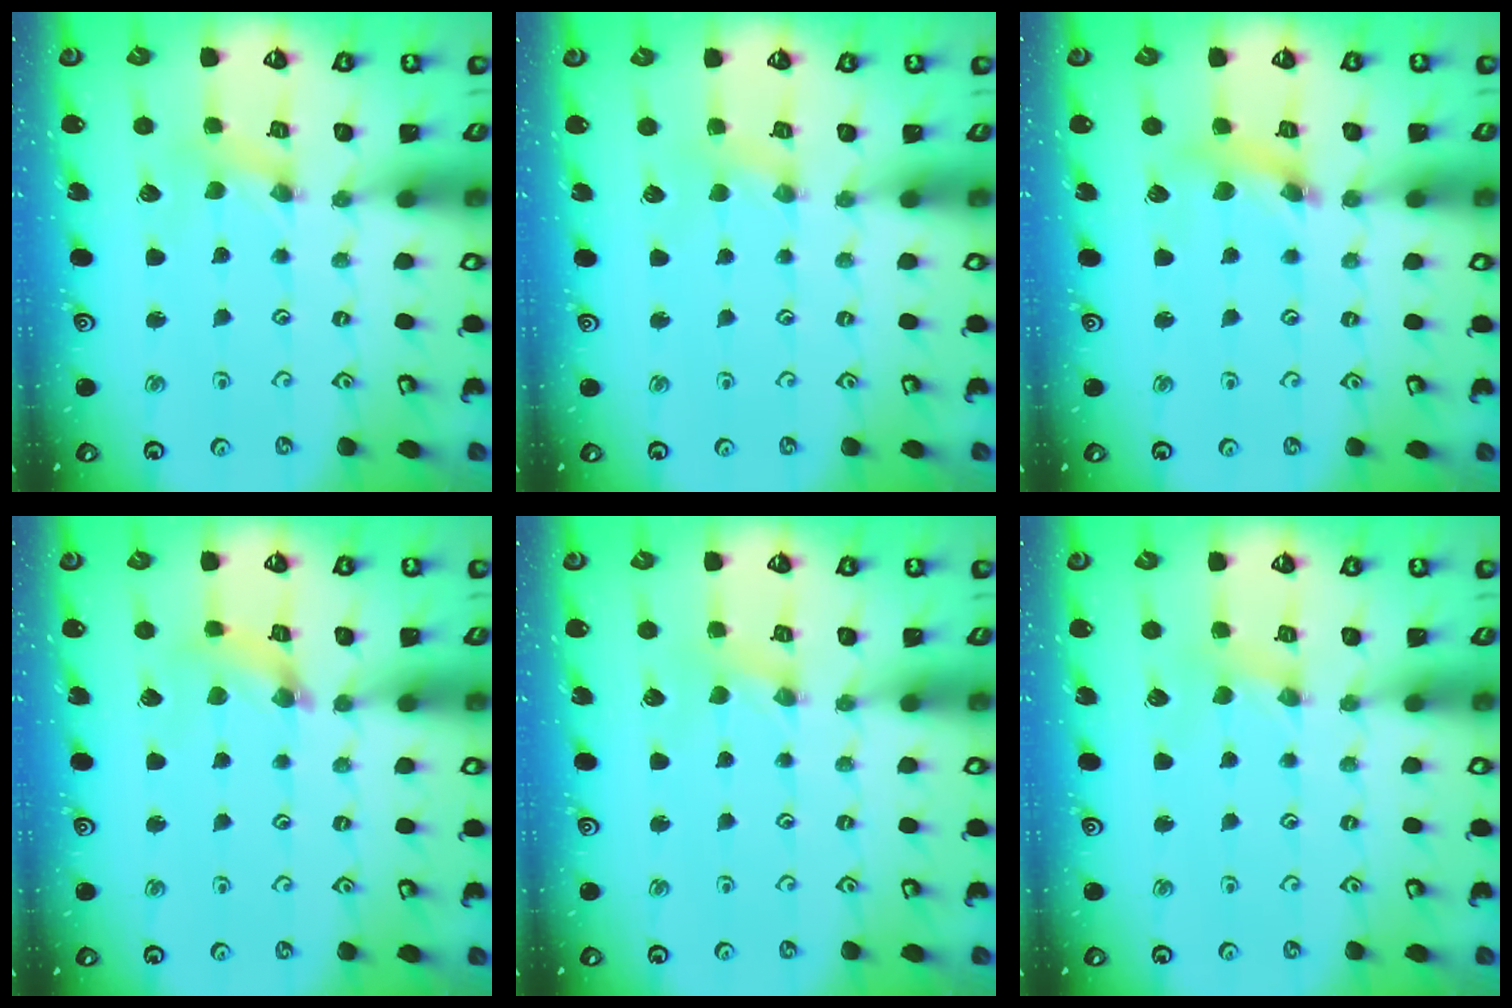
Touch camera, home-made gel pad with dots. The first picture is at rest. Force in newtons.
{"total": 2.0, "press": 2.0, "slide": 0.4}
{"total": 6.9, "press": 6.8, "slide": 0.8}
{"total": 3.1, "press": 3.1, "slide": 0.4}
{"total": 0.0}
{"total": 1.5, "press": 1.5, "slide": 0.4}